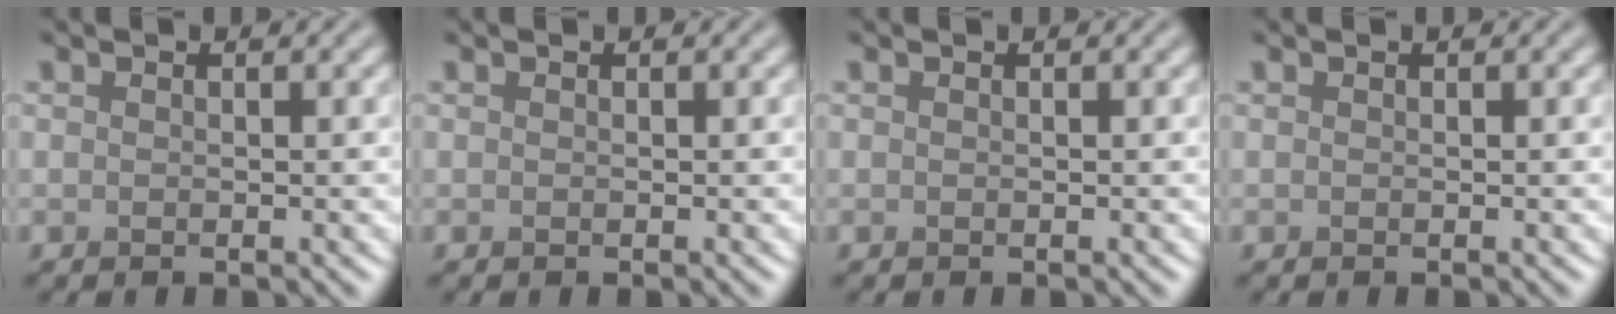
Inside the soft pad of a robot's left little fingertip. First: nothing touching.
{"total": 0.0}
{"total": 0.0}
{"total": 0.0}